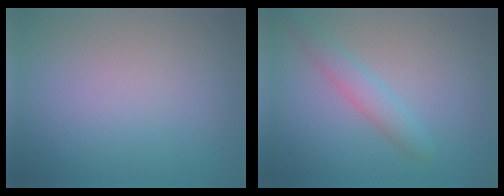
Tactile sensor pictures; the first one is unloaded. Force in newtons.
{"total": 2.4, "press": 2.4, "slide": 0.2}